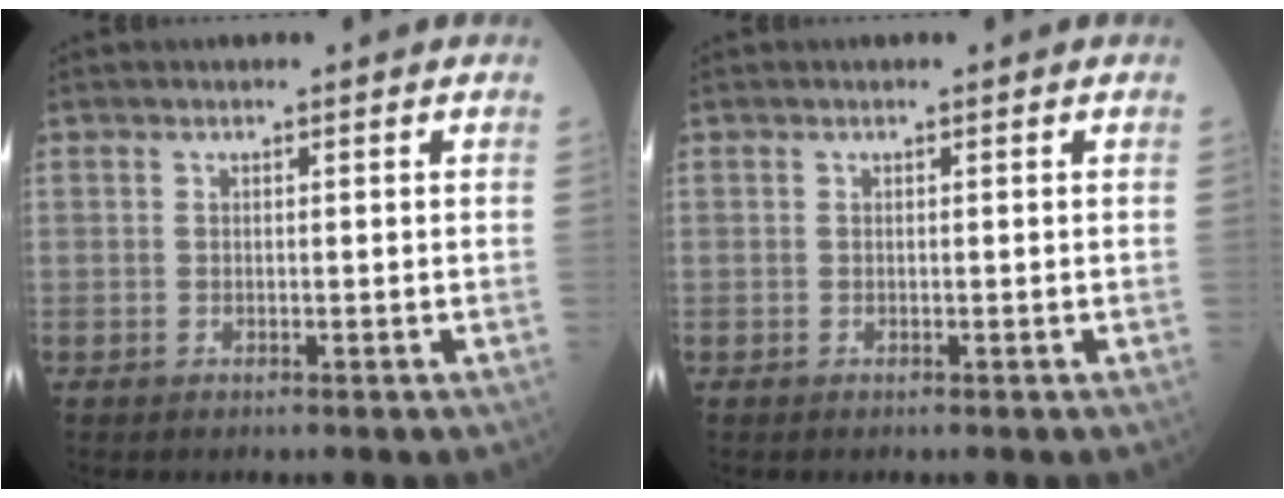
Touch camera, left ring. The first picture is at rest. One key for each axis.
{"total": 0.0}